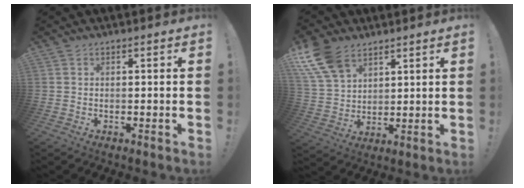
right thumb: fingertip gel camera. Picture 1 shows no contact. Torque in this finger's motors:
{"motor_torque": [0.62, 0.80, 0.96, 1.05, 0.30]}